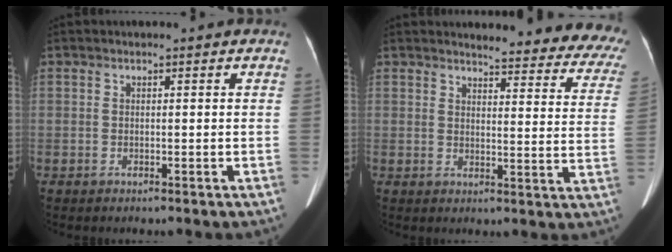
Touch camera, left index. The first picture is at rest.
{"total": 18.6, "force": [17.6, 3.0, 5.2], "torque": [-0.028, -0.089, 0.169]}